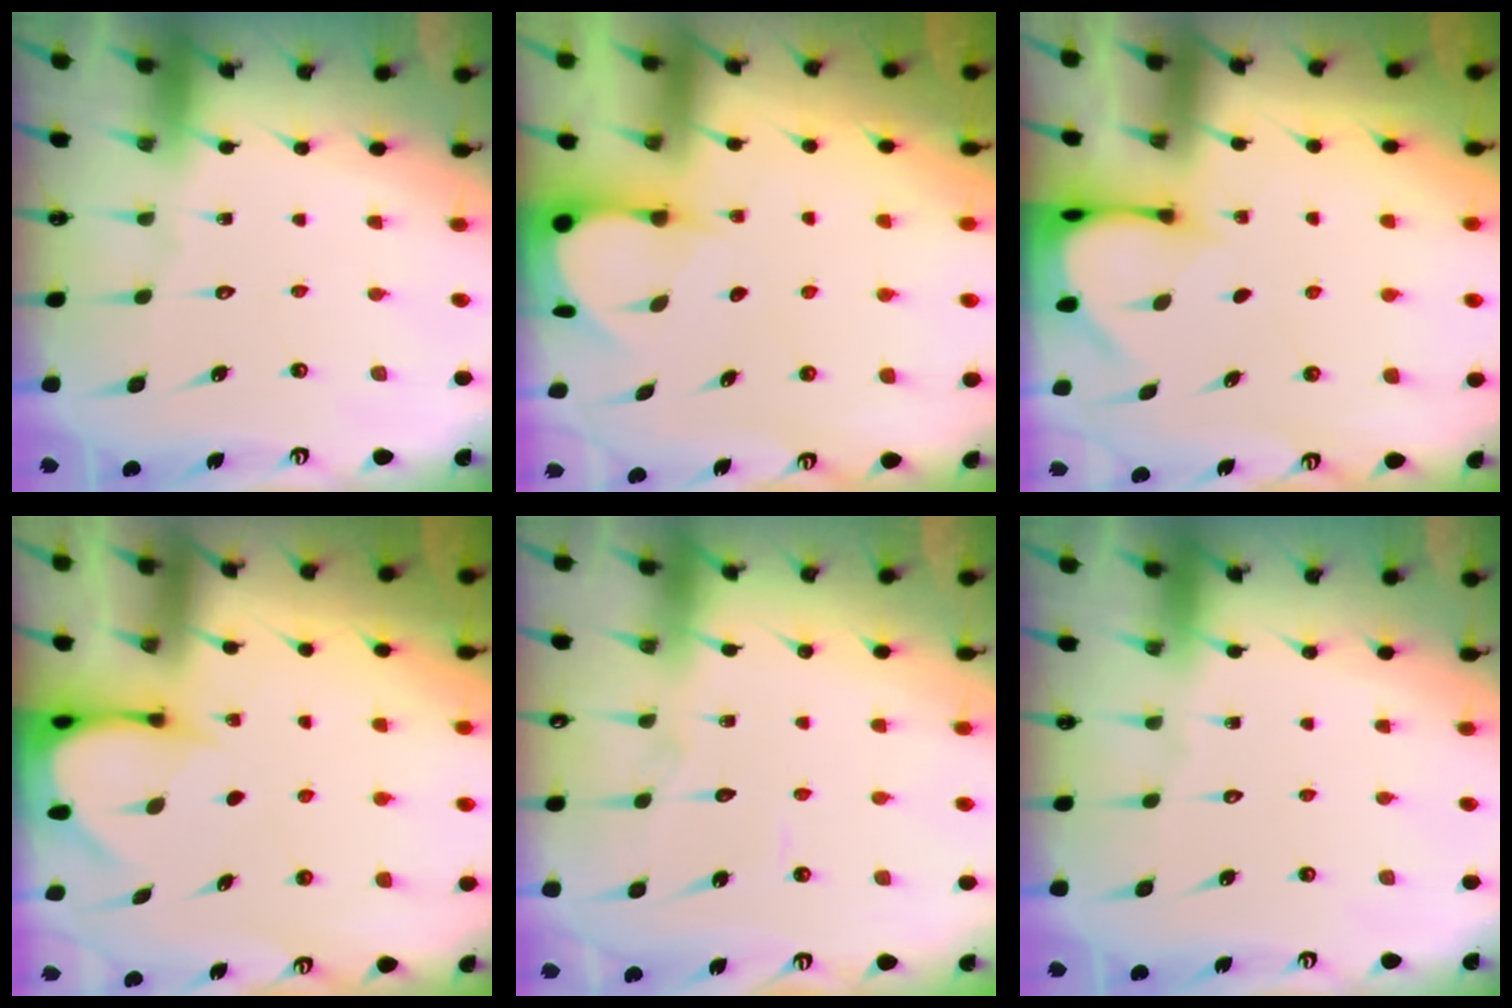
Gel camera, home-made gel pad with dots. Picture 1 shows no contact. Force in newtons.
{"total": 3.6, "press": 3.5, "slide": 0.6}
{"total": 3.2, "press": 3.2, "slide": 0.3}
{"total": 3.4, "press": 3.4, "slide": 0.3}
{"total": 3.9, "press": 3.9, "slide": 0.2}
{"total": 0.0}